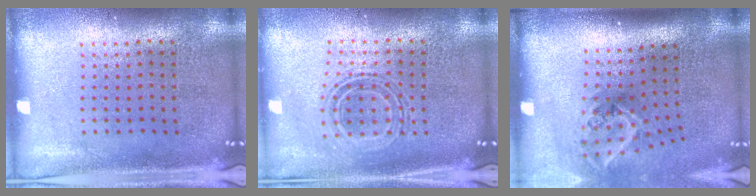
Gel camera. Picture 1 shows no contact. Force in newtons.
{"total": 0.9, "press": 0.8, "slide": 0.3}
{"total": 1.9, "press": 1.2, "slide": 1.5}